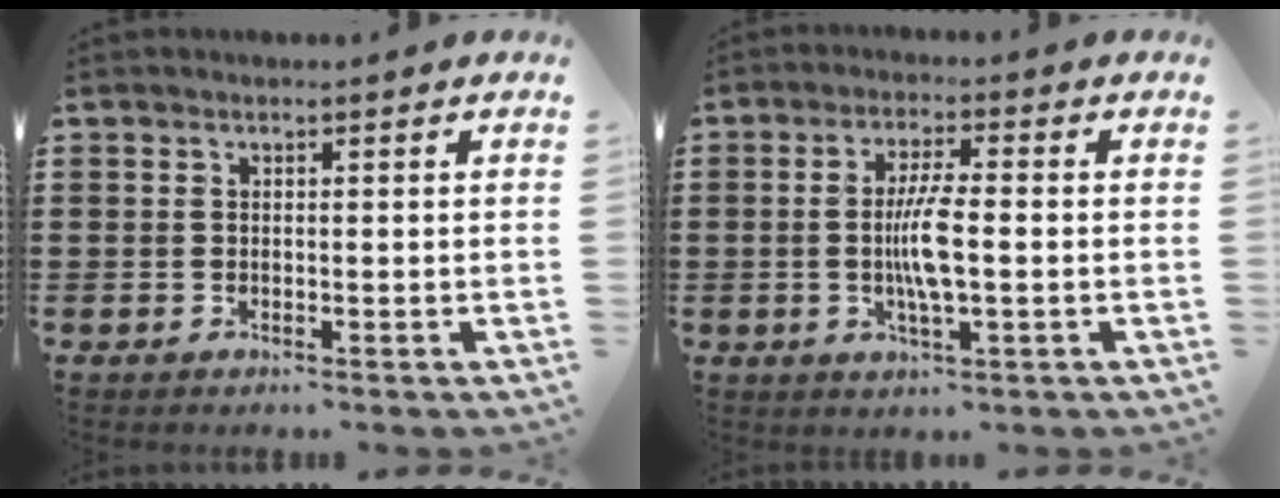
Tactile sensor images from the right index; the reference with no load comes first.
{"total": 6.2, "force": [-0.6, 1.1, 6.0], "torque": [-0.126, -0.006, -0.019]}